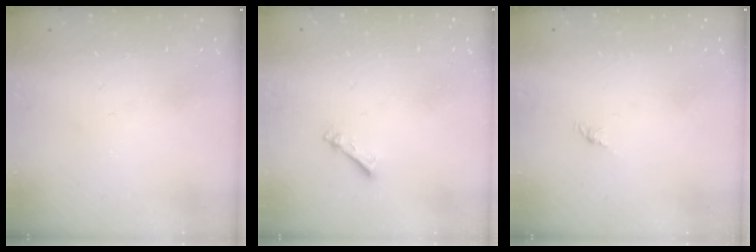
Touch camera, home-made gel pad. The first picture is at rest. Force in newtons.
{"total": 2.5, "press": 2.5, "slide": 0.4}
{"total": 0.0}